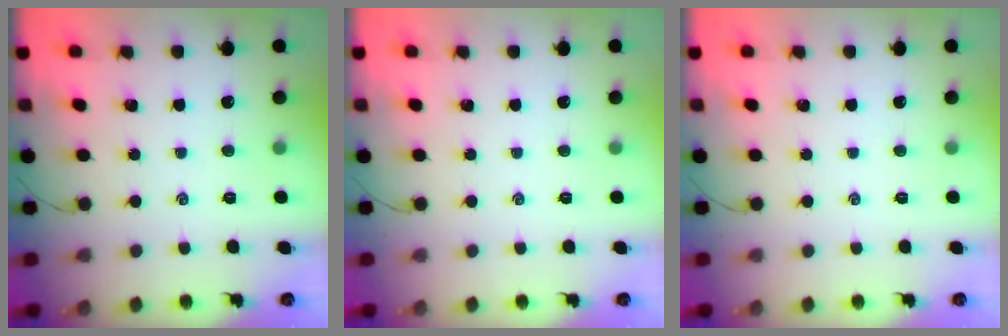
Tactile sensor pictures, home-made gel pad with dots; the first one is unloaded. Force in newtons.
{"total": 0.0}
{"total": 0.0}